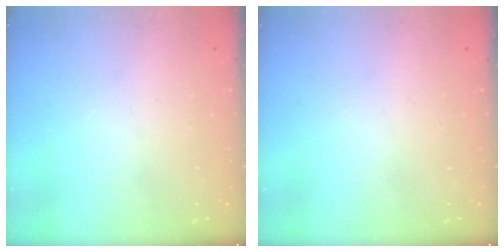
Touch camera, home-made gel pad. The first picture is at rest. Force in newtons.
{"total": 0.0}